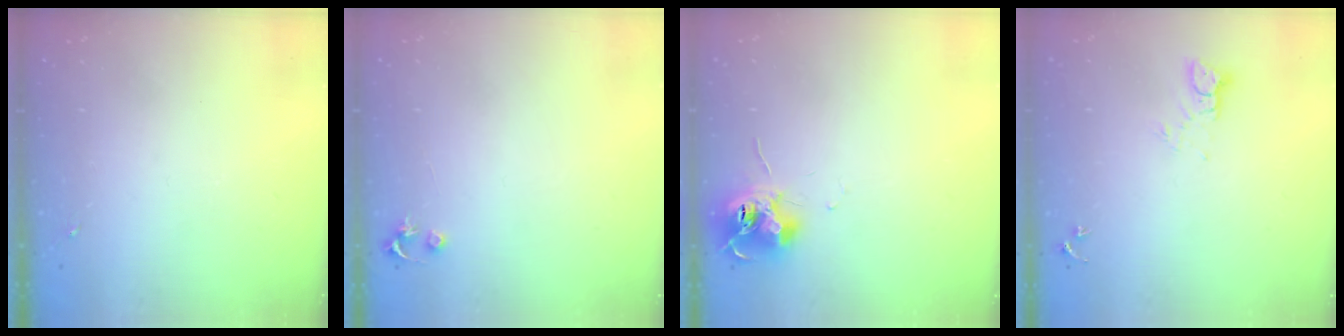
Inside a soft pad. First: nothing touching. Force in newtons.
{"total": 3.5, "press": 3.5, "slide": 0.3}
{"total": 12.3, "press": 12.3, "slide": 0.8}
{"total": 3.7, "press": 3.7, "slide": 0.4}